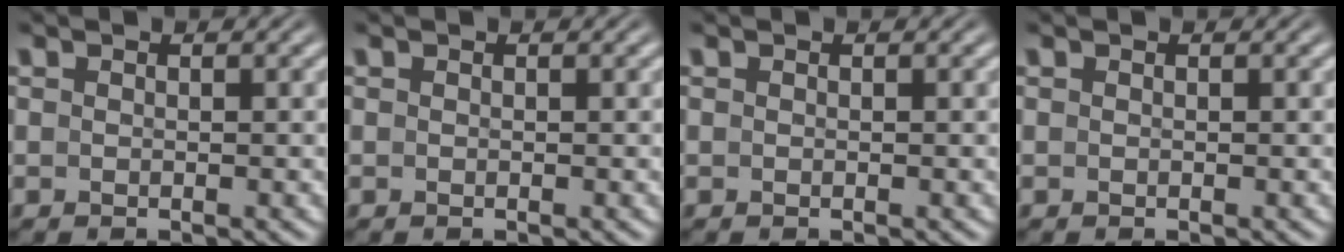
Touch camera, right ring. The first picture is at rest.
{"total": 0.0}
{"total": 0.0}
{"total": 0.0}